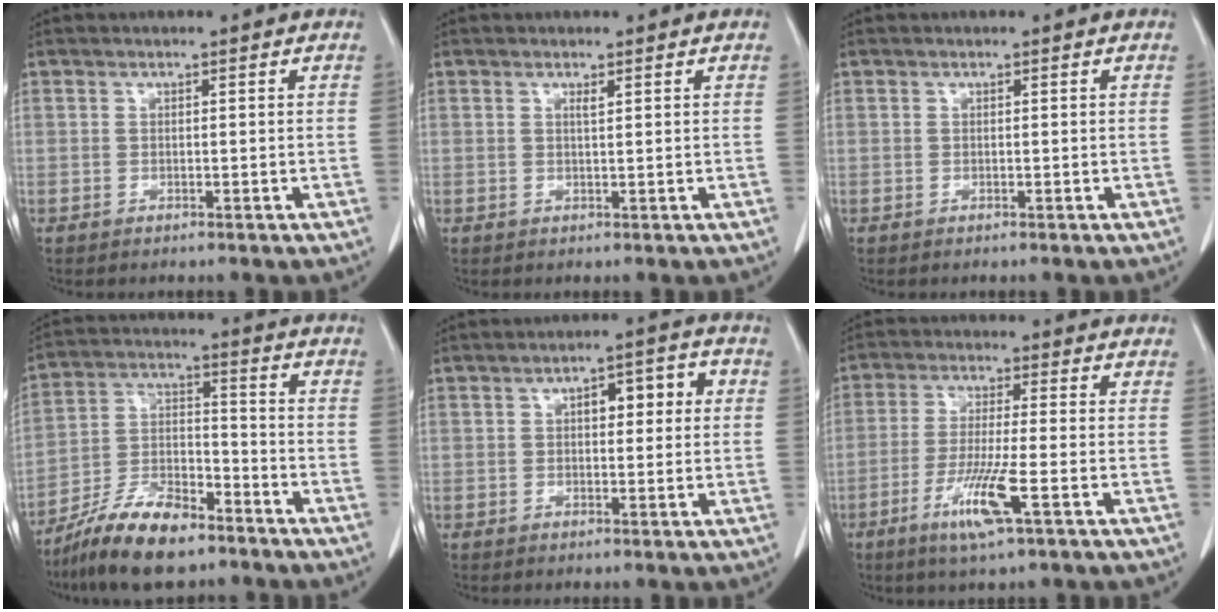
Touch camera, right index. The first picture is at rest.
{"total": 0.7, "force": [0.4, 0.0, 0.6], "torque": [-0.013, -0.002, 0.008]}
{"total": 0.0}
{"total": 12.9, "force": [-9.8, 3.7, 7.5], "torque": [-0.146, 0.003, -0.177]}
{"total": 5.8, "force": [1.2, 2.2, 5.3], "torque": [-0.073, 0.025, 0.016]}
{"total": 8.0, "force": [-3.5, -0.2, 7.2], "torque": [-0.143, -0.018, -0.065]}